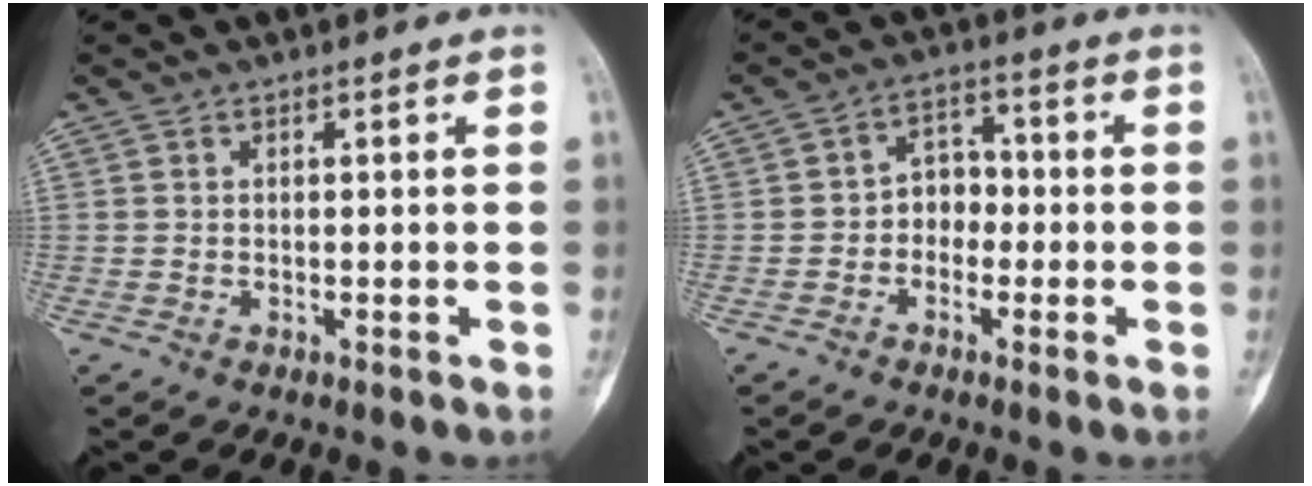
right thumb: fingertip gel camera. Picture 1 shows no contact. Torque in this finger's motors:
{"motor_torque": [-0.55, 0.12, 0.09, -0.12, -0.09]}